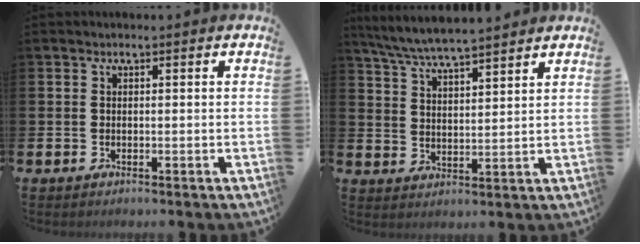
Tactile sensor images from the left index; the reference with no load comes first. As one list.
[{"total": 6.2, "force": [5.9, 0.3, 1.6], "torque": [-0.056, -0.028, 0.107]}]